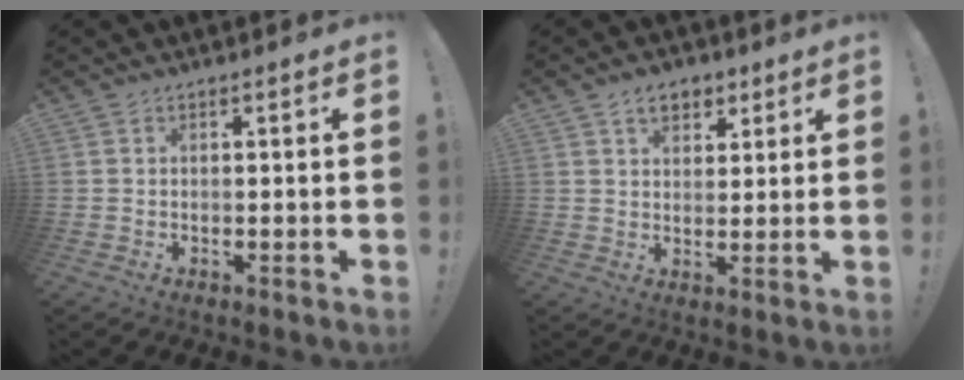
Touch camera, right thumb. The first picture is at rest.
{"total": 7.1, "force": [3.9, 4.9, 3.4], "torque": [-0.034, -0.013, 0.070]}